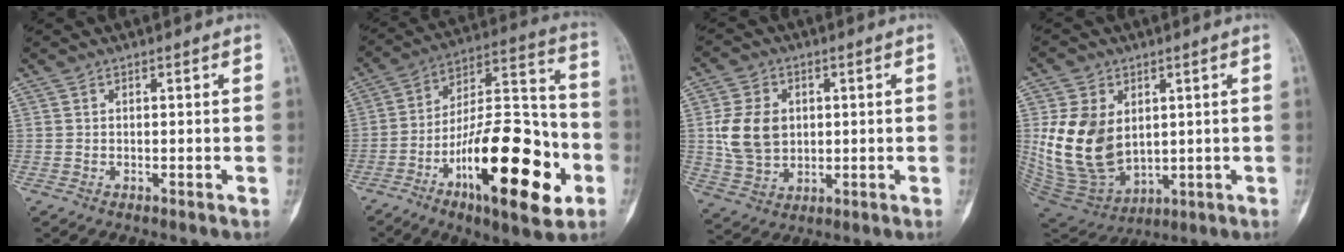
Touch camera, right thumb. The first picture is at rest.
{"total": 27.5, "force": [-10.4, 10.0, 23.4], "torque": [-0.365, 0.052, -0.160]}
{"total": 10.5, "force": [1.2, 8.0, 6.7], "torque": [-0.108, -0.005, 0.031]}
{"total": 15.9, "force": [2.1, 11.3, 11.1], "torque": [-0.186, -0.020, 0.064]}